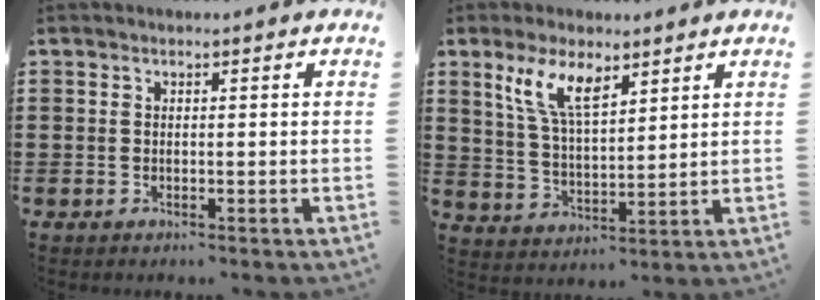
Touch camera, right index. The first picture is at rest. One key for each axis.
{"total": 8.0, "fx": 5.0, "fy": 2.7, "fz": 5.6, "tx": -0.125, "ty": -0.001, "tz": 0.091}